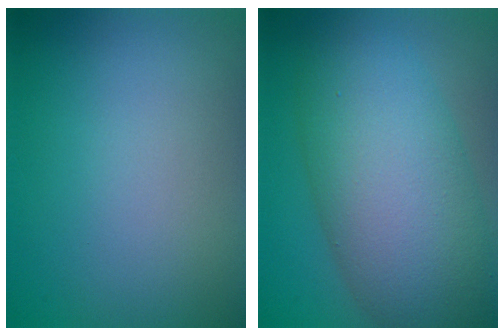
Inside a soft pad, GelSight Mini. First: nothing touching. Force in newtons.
{"total": 10.7, "press": 10.6, "slide": 0.6}